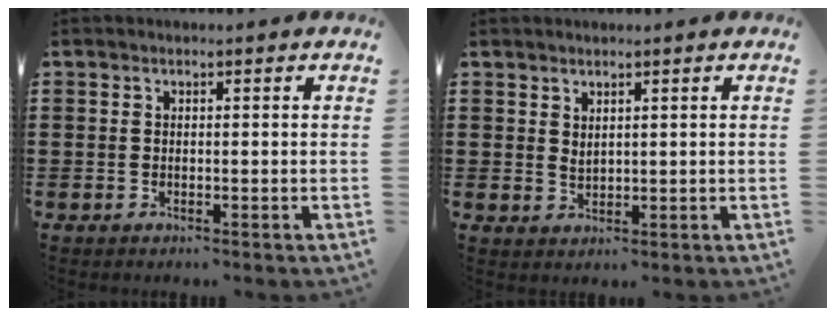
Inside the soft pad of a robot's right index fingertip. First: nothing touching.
{"total": 1.6, "force": [1.5, 0.7, 0.2], "torque": [-0.006, 0.003, 0.029]}